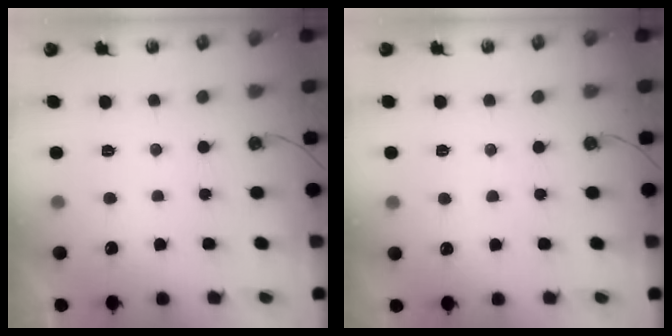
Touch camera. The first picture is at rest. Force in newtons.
{"total": 3.1, "press": 3.1, "slide": 0.5}